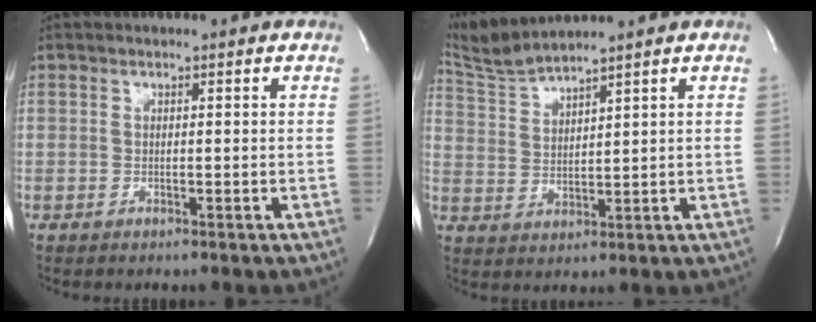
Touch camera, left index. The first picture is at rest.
{"total": 5.6, "force": [5.3, -1.3, 1.2], "torque": [-0.041, 0.000, 0.117]}